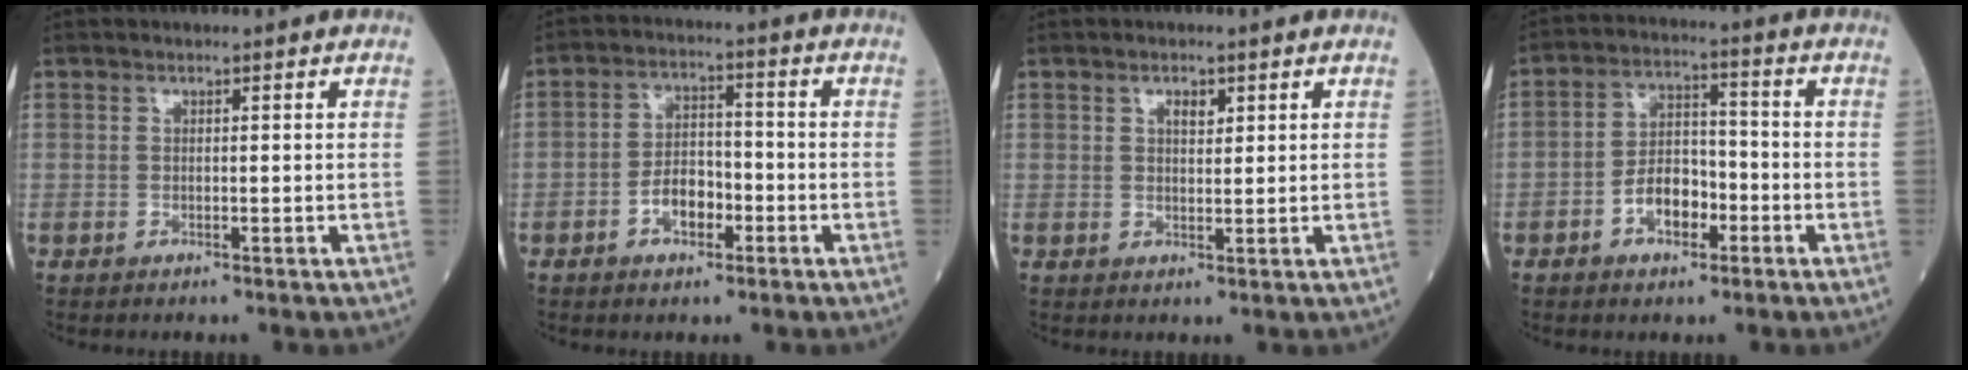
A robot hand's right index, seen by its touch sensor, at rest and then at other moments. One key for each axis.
{"total": 5.6, "fx": -2.3, "fy": 3.1, "fz": 4.0, "tx": -0.079, "ty": 0.013, "tz": -0.041}
{"total": 2.0, "fx": 1.0, "fy": 0.9, "fz": 1.5, "tx": -0.023, "ty": 0.000, "tz": 0.017}
{"total": 6.9, "fx": -2.9, "fy": 3.8, "fz": 5.0, "tx": -0.097, "ty": 0.018, "tz": -0.051}